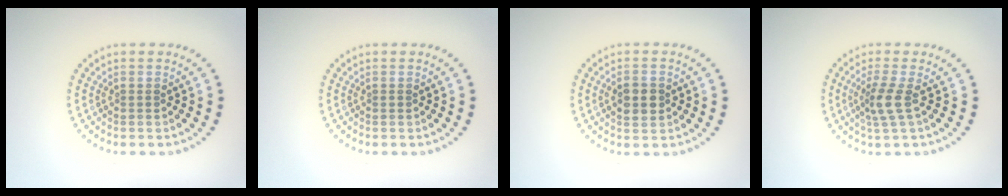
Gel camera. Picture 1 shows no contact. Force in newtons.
{"total": 0.0}
{"total": 3.0, "press": 3.0, "slide": 0.1}
{"total": 2.4, "press": 1.8, "slide": 1.6}